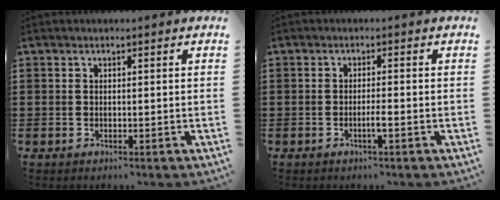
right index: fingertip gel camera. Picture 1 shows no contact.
{"total": 2.0, "force": [-0.9, 0.0, 1.8], "torque": [-0.031, -0.001, -0.016]}